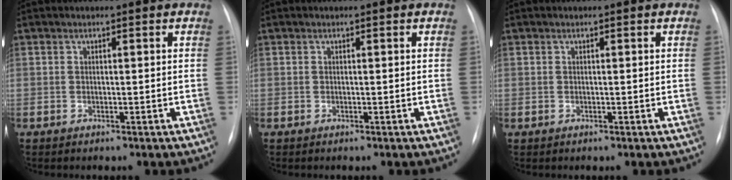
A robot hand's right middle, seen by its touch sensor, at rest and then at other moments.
{"total": 0.0}
{"total": 0.0}